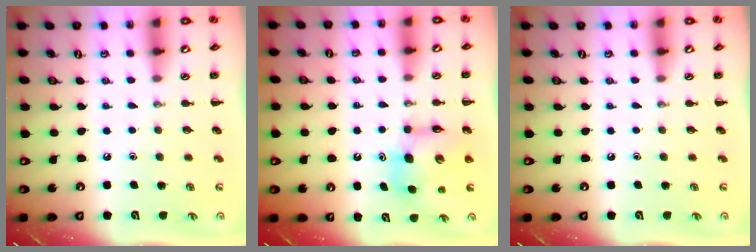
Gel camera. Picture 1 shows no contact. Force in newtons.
{"total": 7.3, "press": 7.3, "slide": 0.3}
{"total": 0.0}